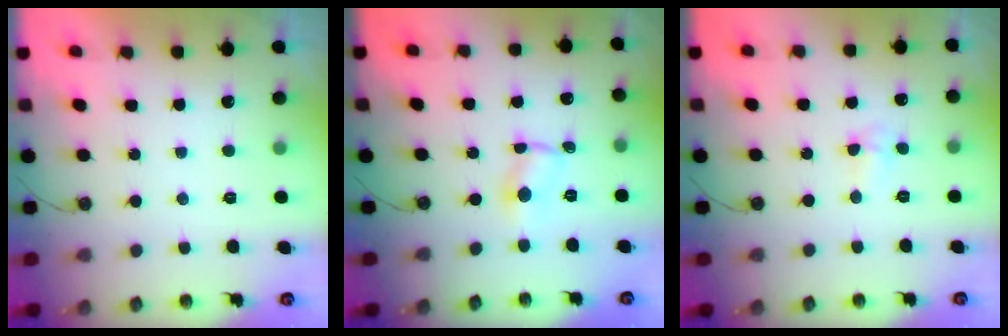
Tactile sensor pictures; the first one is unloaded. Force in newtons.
{"total": 1.9, "press": 1.9, "slide": 0.2}
{"total": 3.0, "press": 2.8, "slide": 1.1}